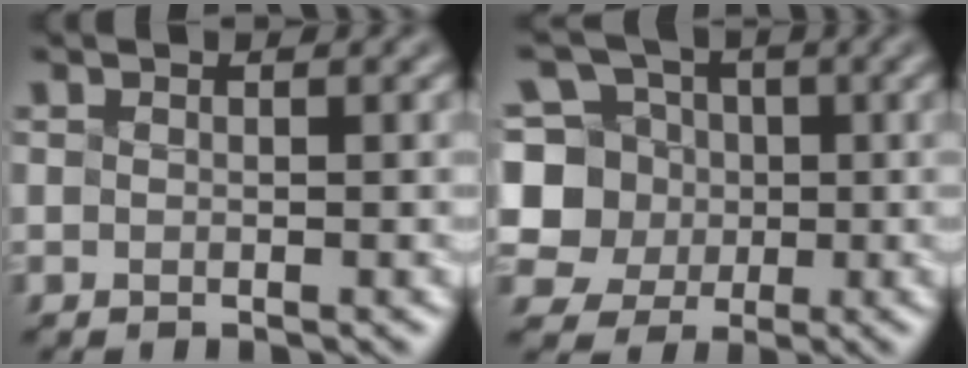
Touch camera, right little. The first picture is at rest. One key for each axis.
{"total": 6.7, "fx": 0.4, "fy": 6.2, "fz": 2.5, "tx": -0.050, "ty": 0.014, "tz": -0.020}